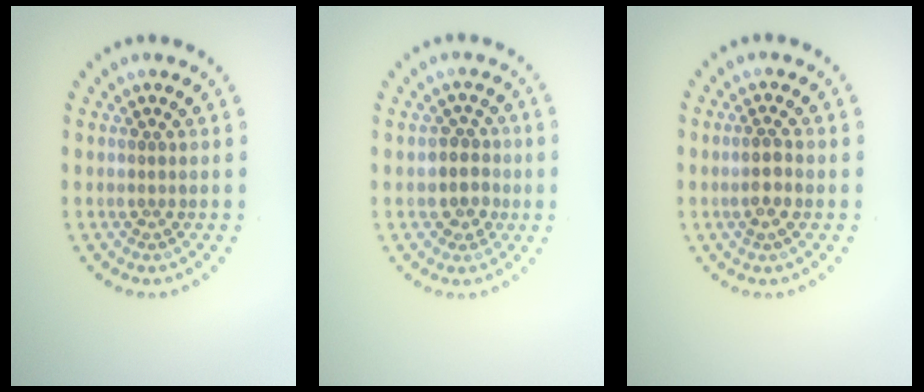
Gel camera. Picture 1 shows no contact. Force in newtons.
{"total": 2.5, "press": 2.2, "slide": 1.1}
{"total": 1.4, "press": 1.3, "slide": 0.5}